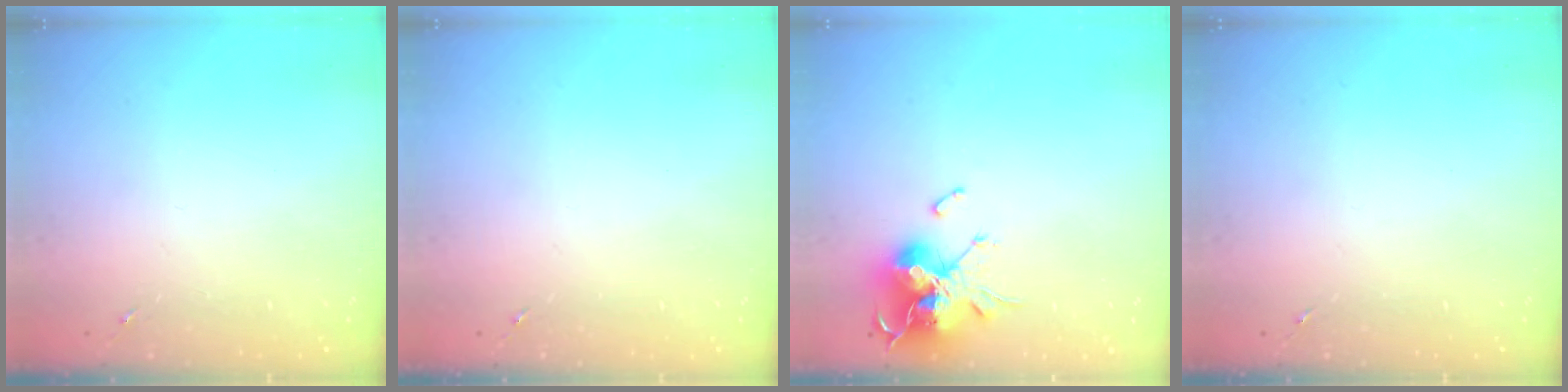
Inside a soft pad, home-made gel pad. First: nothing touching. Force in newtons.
{"total": 0.0}
{"total": 15.3, "press": 15.1, "slide": 2.4}
{"total": 0.0}